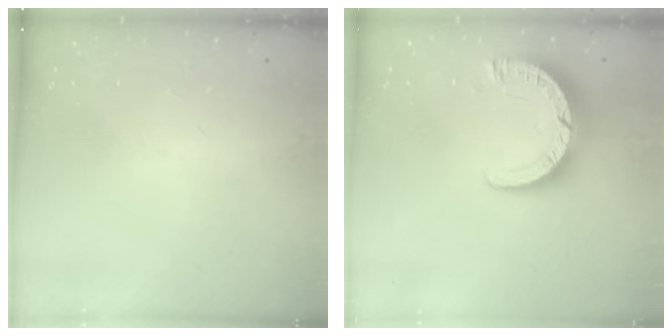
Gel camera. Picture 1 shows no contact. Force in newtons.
{"total": 9.4, "press": 9.4, "slide": 1.0}